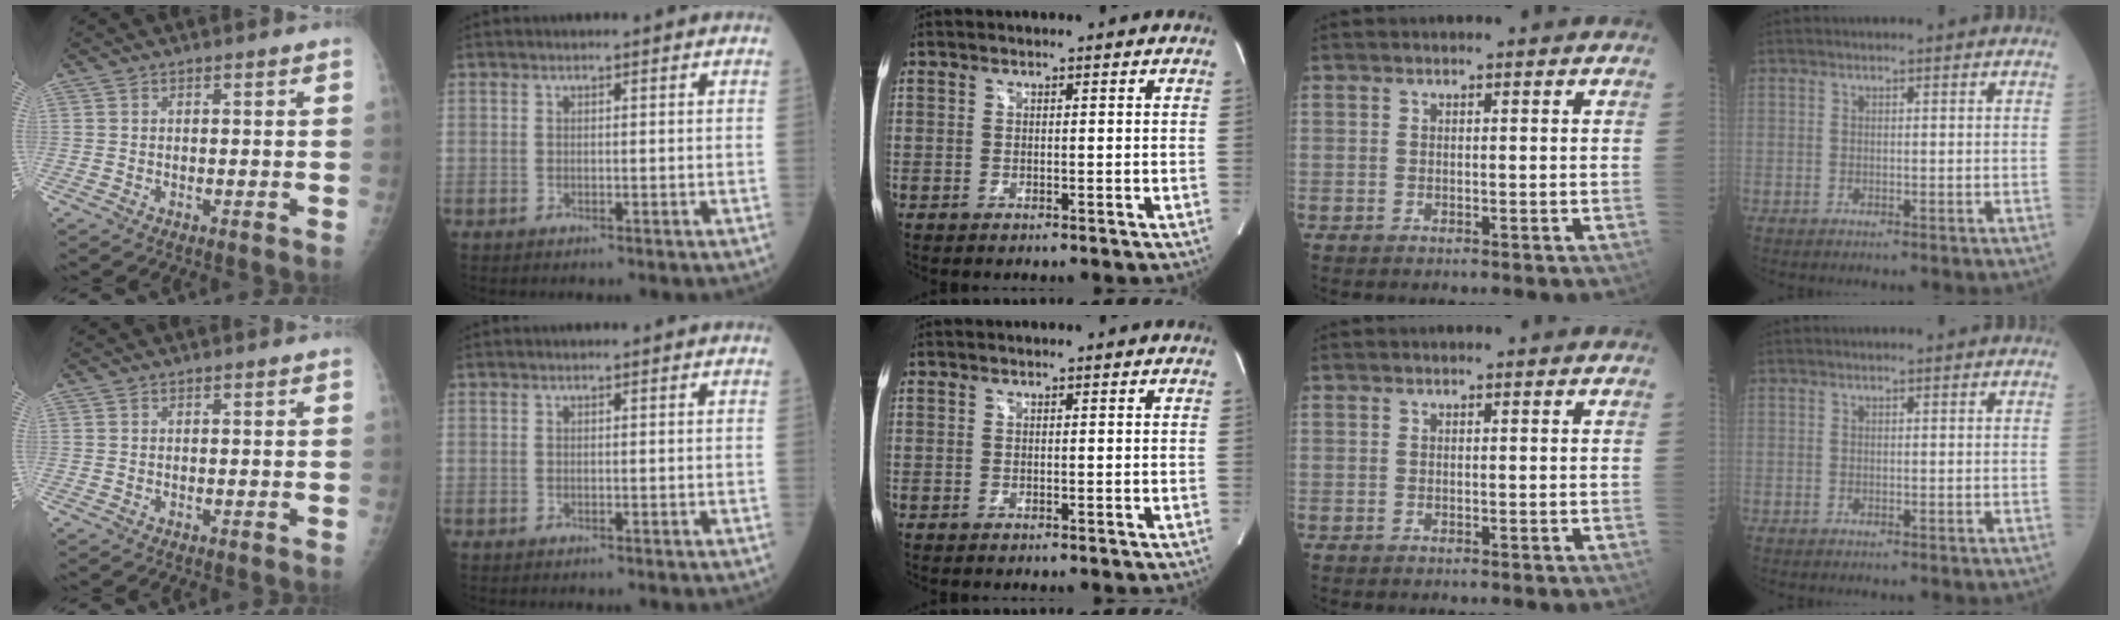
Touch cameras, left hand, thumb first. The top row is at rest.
{}